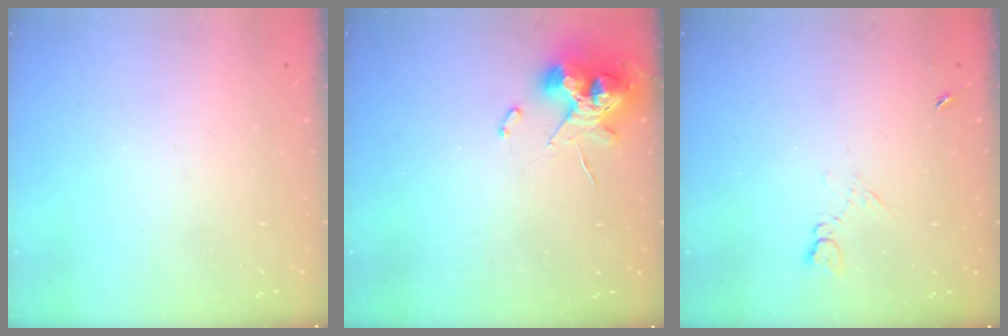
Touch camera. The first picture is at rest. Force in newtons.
{"total": 9.9, "press": 9.8, "slide": 1.1}
{"total": 4.2, "press": 4.2, "slide": 0.7}